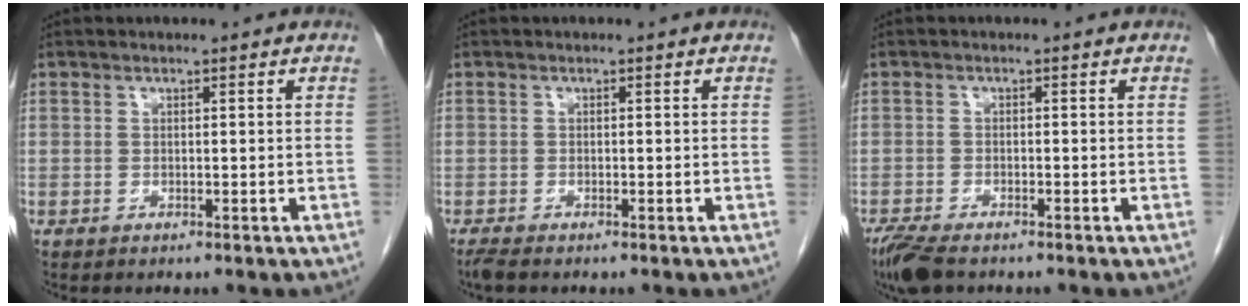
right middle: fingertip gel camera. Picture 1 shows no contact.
{"total": 1.3, "force": [-1.1, 0.2, 0.6], "torque": [-0.022, -0.006, -0.023]}
{"total": 5.0, "force": [-3.9, 1.4, 2.8], "torque": [-0.059, -0.013, -0.069]}